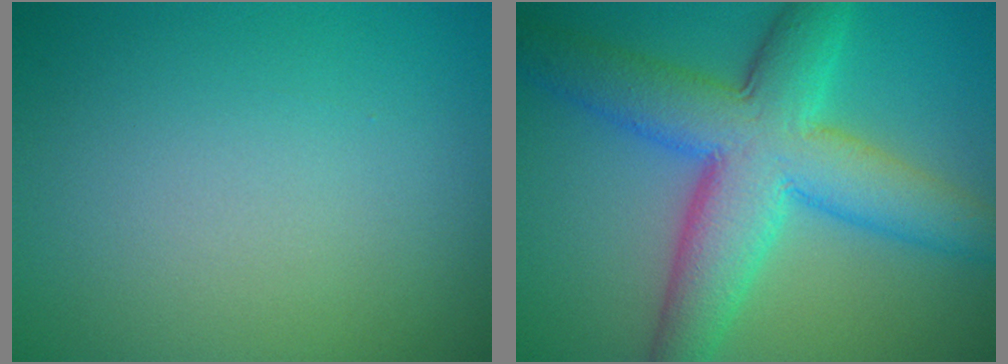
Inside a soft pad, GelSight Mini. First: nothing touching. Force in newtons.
{"total": 9.5, "press": 9.5, "slide": 0.1}